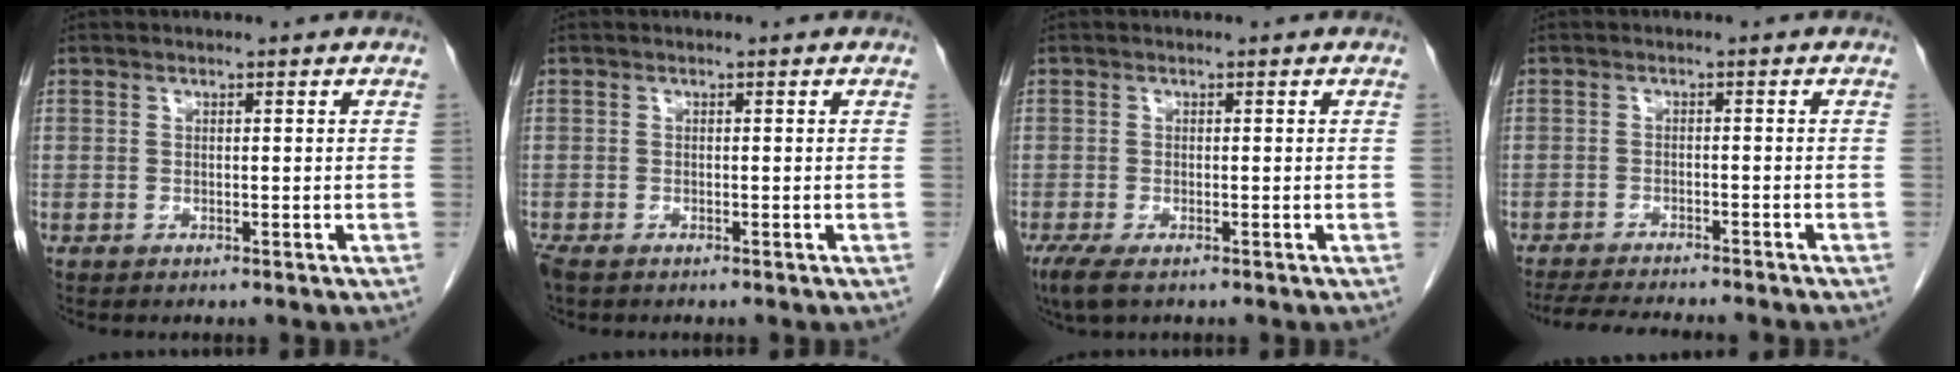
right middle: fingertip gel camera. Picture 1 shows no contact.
{"total": 2.1, "force": [-1.5, 0.9, 1.1], "torque": [-0.030, -0.007, -0.026]}
{"total": 3.6, "force": [-2.3, 1.0, 2.5], "torque": [-0.056, -0.012, -0.038]}
{"total": 11.2, "force": [-10.1, 1.1, 4.8], "torque": [-0.069, -0.016, -0.141]}